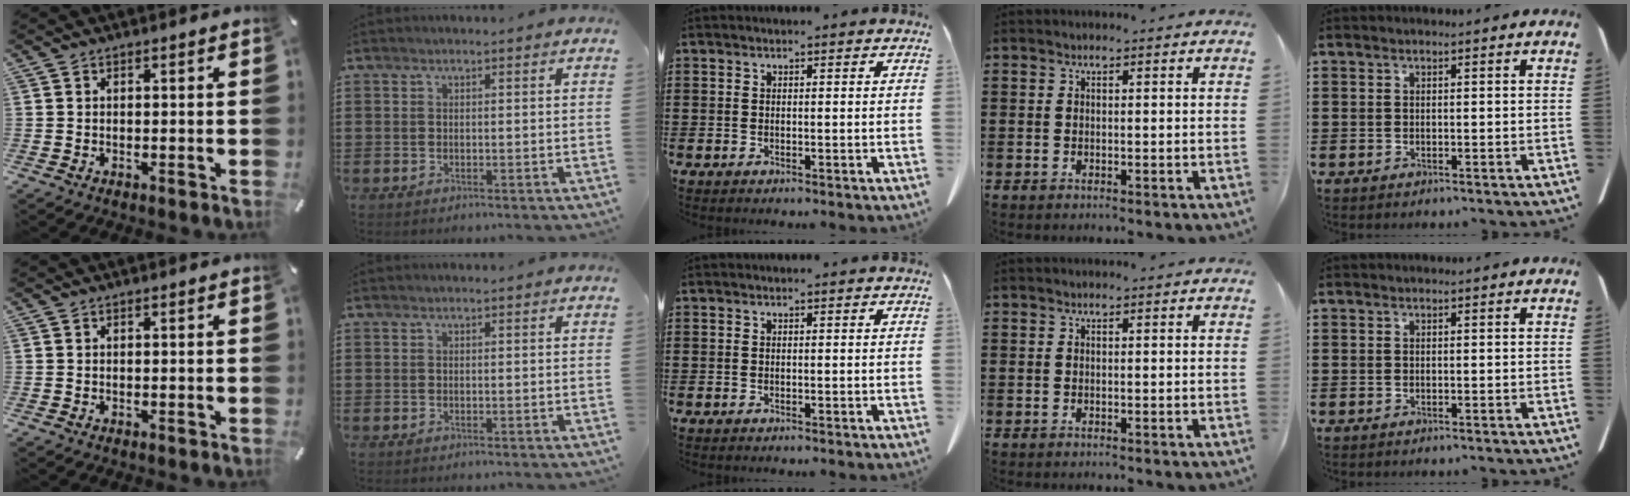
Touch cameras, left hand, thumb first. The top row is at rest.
{}